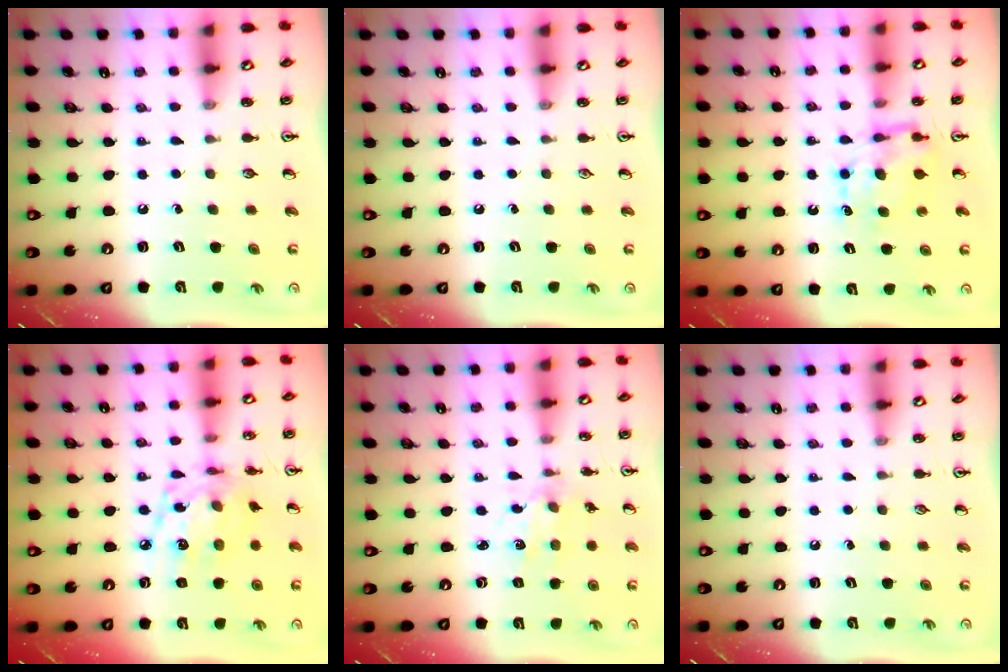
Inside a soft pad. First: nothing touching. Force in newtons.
{"total": 0.0}
{"total": 7.2, "press": 7.2, "slide": 0.1}
{"total": 12.7, "press": 12.7, "slide": 0.7}
{"total": 1.8, "press": 1.8, "slide": 0.3}
{"total": 0.0}